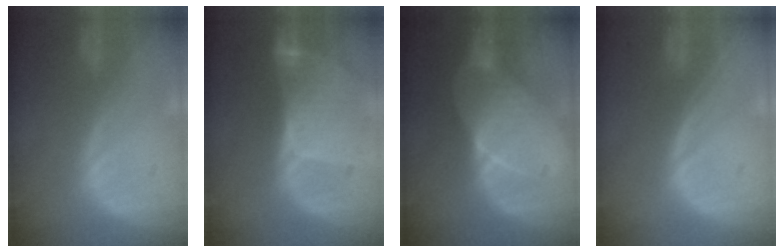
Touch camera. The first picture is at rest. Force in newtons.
{"total": 8.6, "press": 7.8, "slide": 3.8}
{"total": 7.0, "press": 6.6, "slide": 2.3}
{"total": 0.0}